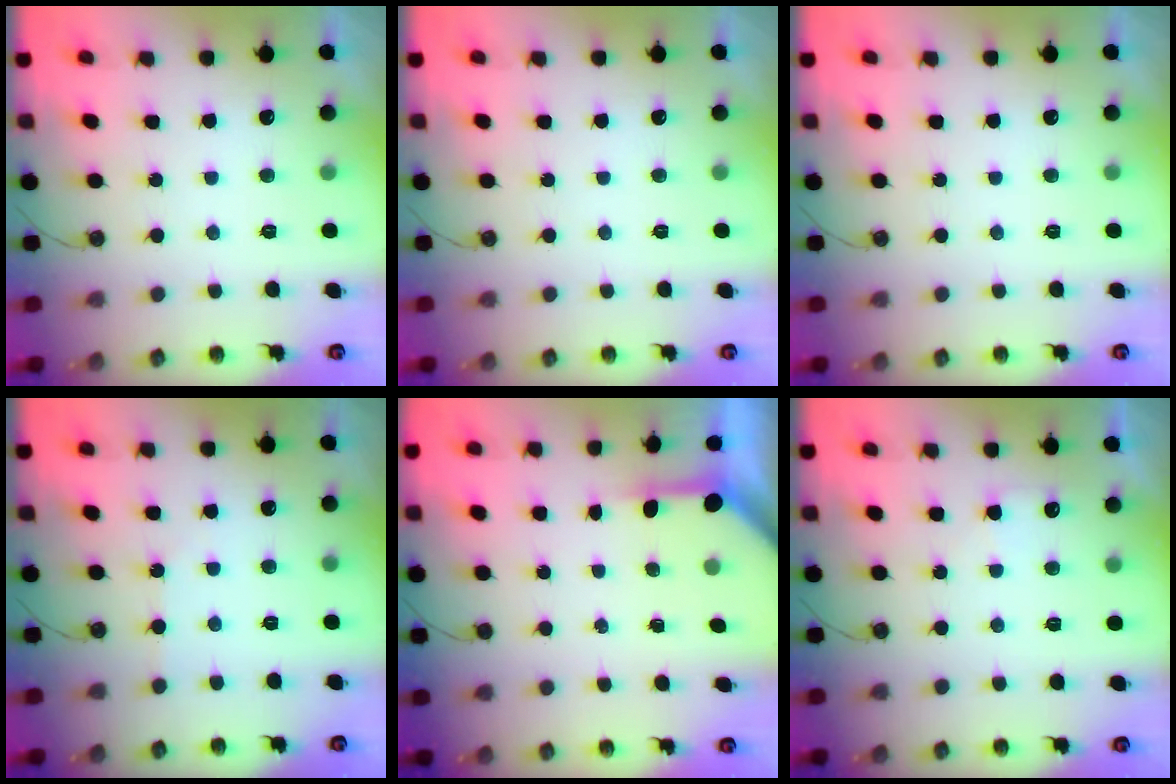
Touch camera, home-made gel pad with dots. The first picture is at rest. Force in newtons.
{"total": 0.0}
{"total": 0.0}
{"total": 1.6, "press": 1.5, "slide": 0.3}
{"total": 3.2, "press": 3.2, "slide": 0.4}
{"total": 3.9, "press": 3.9, "slide": 0.6}